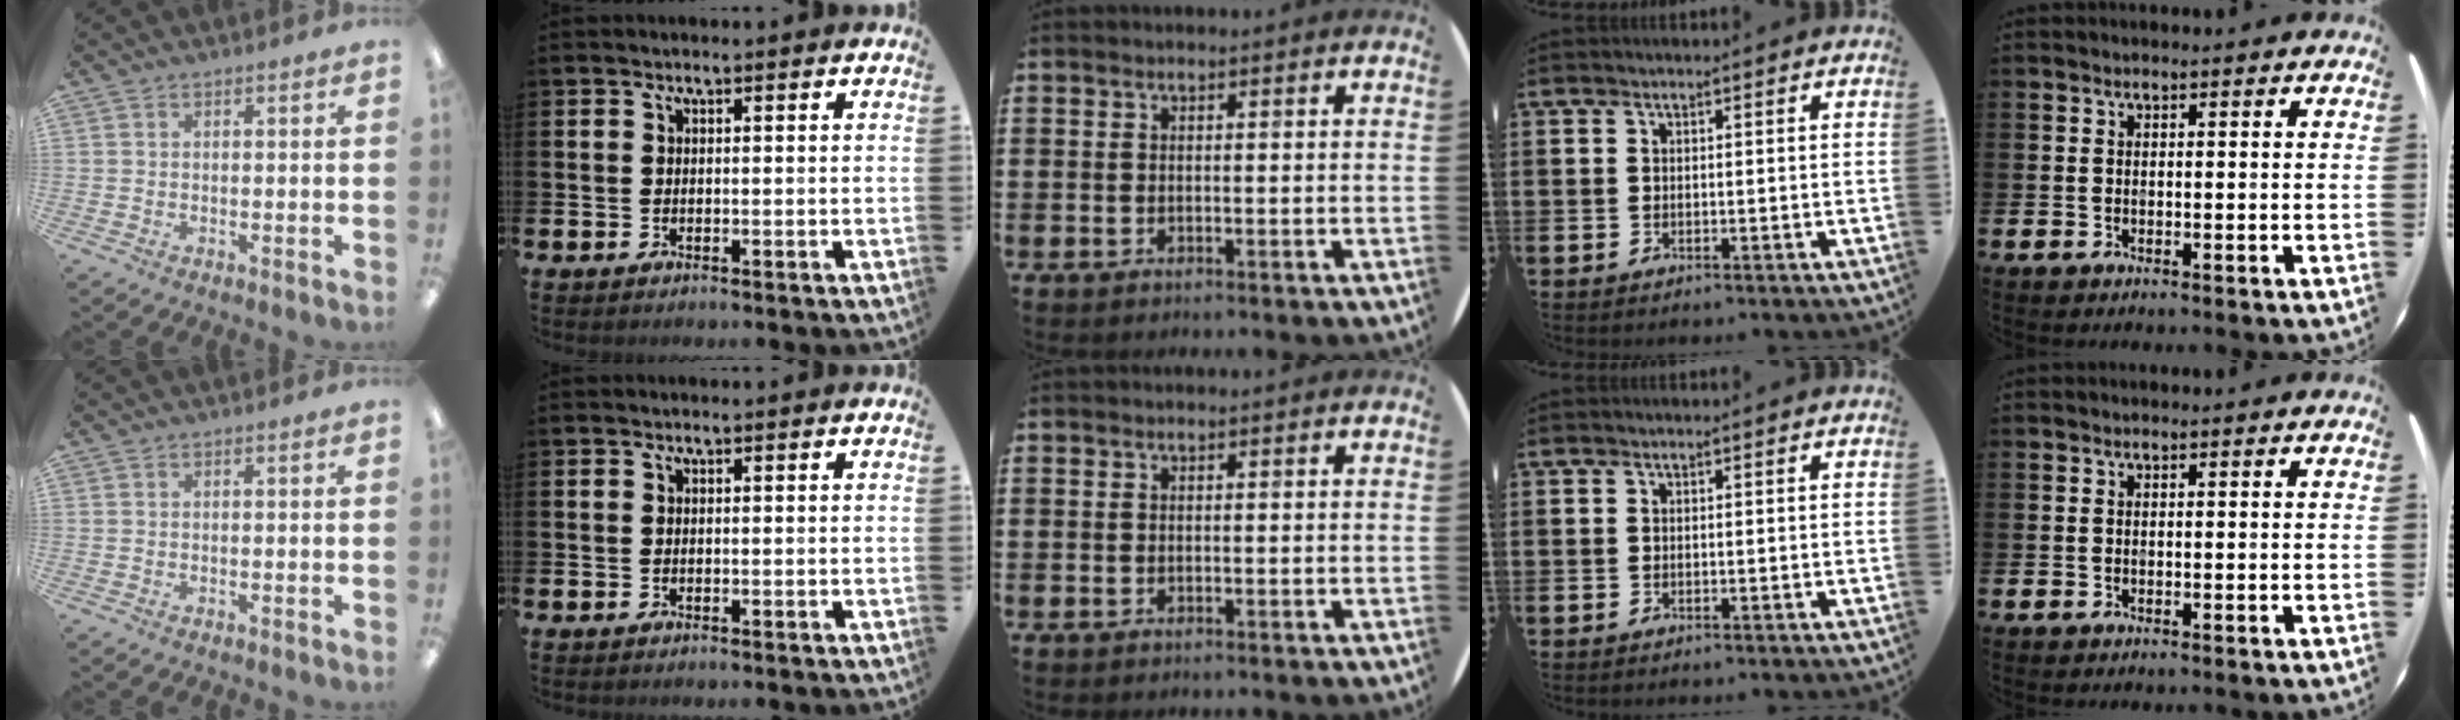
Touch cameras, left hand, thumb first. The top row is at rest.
{}